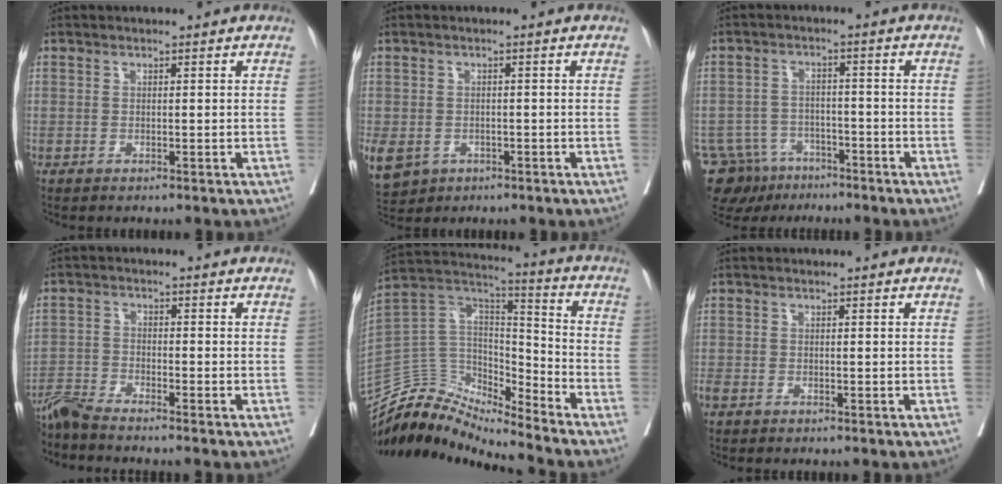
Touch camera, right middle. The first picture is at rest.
{"total": 13.7, "force": [-5.5, 11.2, 5.5], "torque": [-0.177, -0.011, -0.069]}
{"total": 8.6, "force": [-6.5, 5.4, 1.6], "torque": [-0.031, 0.006, -0.102]}
{"total": 4.9, "force": [-4.7, -0.8, 1.3], "torque": [-0.022, -0.019, -0.093]}
{"total": 13.9, "force": [-13.7, 2.2, 1.6], "torque": [-0.031, 0.081, -0.258]}
{"total": 2.1, "force": [-1.6, 1.0, 1.1], "torque": [-0.032, -0.007, -0.027]}